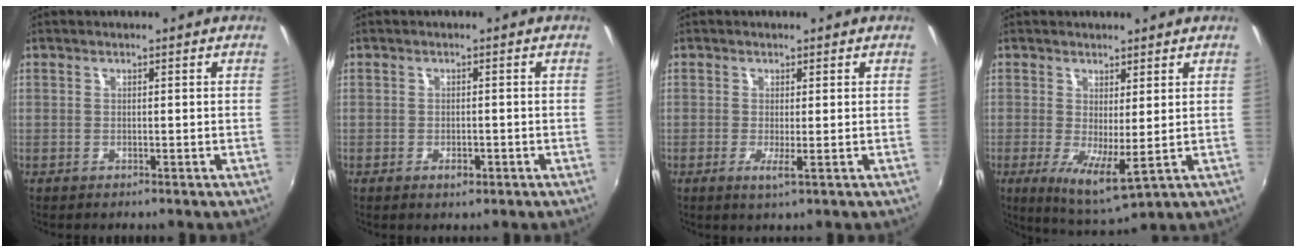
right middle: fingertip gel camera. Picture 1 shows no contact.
{"total": 2.0, "force": [-1.1, 1.0, 1.4], "torque": [-0.023, -0.003, -0.016]}
{"total": 2.1, "force": [-0.4, -0.3, 2.0], "torque": [-0.040, -0.008, -0.007]}
{"total": 6.9, "force": [0.0, 1.8, 6.7], "torque": [-0.115, -0.019, 0.007]}